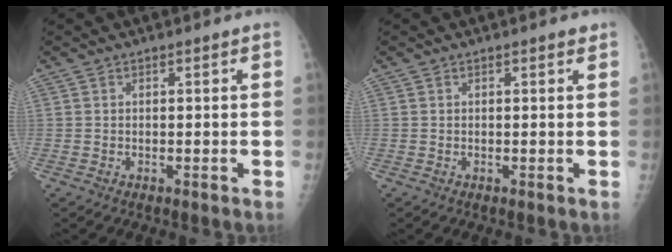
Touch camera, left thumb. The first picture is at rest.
{"total": 0.8, "force": [0.6, 0.3, 0.6], "torque": [-0.007, -0.001, 0.006]}